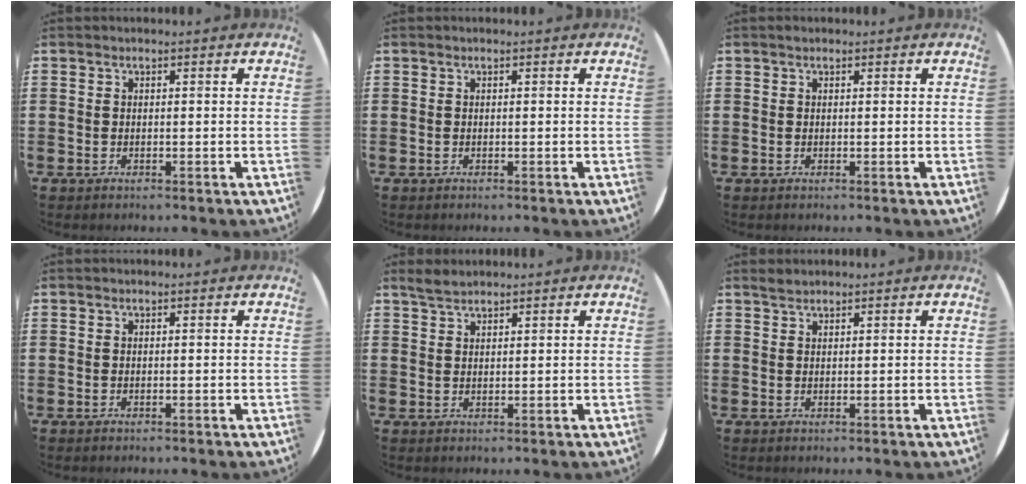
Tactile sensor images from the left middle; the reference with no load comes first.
{"total": 0.0}
{"total": 0.0}
{"total": 0.0}
{"total": 2.0, "force": [1.9, 0.4, 0.5], "torque": [-0.013, 0.004, 0.036]}
{"total": 1.0, "force": [1.0, 0.1, 0.0], "torque": [-0.002, 0.001, 0.020]}